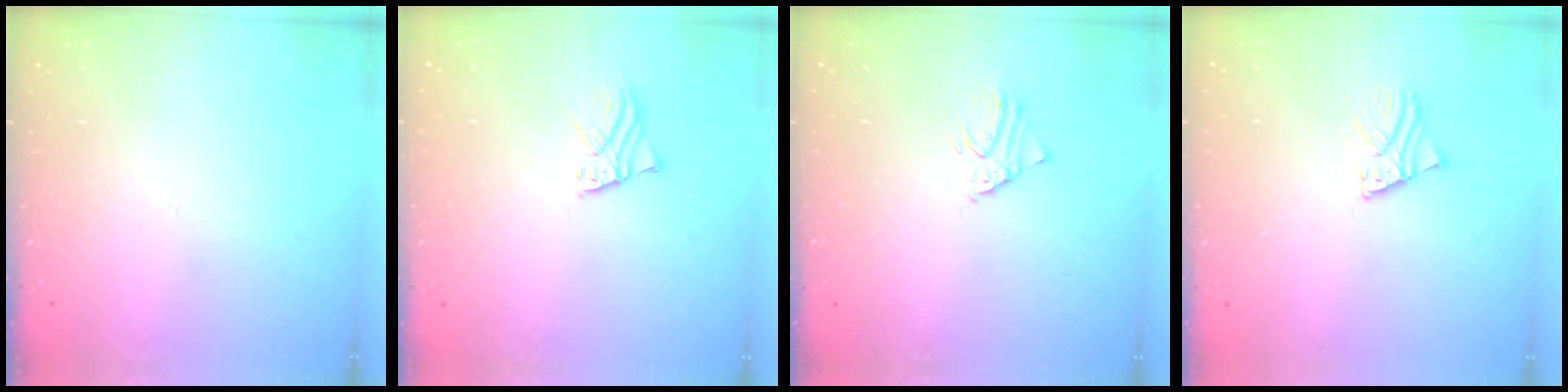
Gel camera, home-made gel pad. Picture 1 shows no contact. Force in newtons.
{"total": 2.2, "press": 2.2, "slide": 0.1}
{"total": 2.2, "press": 2.2, "slide": 0.2}
{"total": 2.8, "press": 2.7, "slide": 0.3}